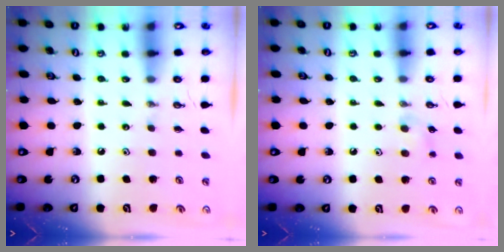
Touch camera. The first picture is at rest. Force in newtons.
{"total": 7.2, "press": 6.3, "slide": 3.6}